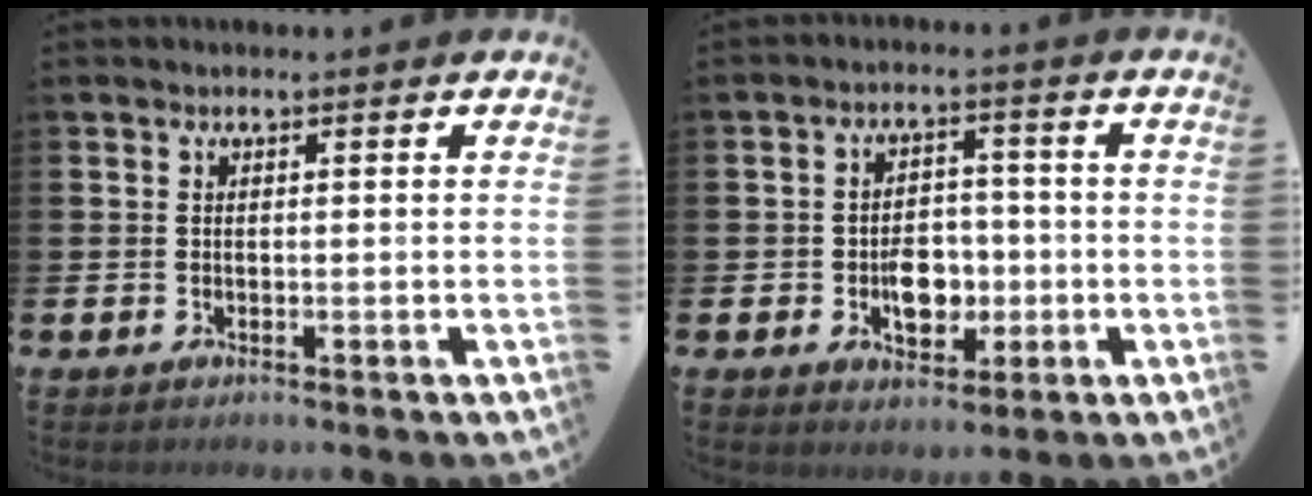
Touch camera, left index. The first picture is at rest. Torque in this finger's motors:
{"motor_torque": [0.94, 0.03, 0.56, 0.13]}